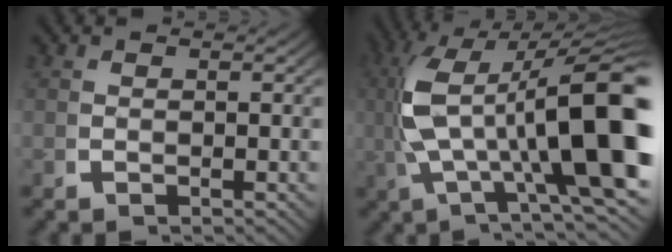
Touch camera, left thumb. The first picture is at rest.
{"total": 18.7, "force": [0.5, 9.3, 16.3], "torque": [-0.284, -0.011, 0.013]}